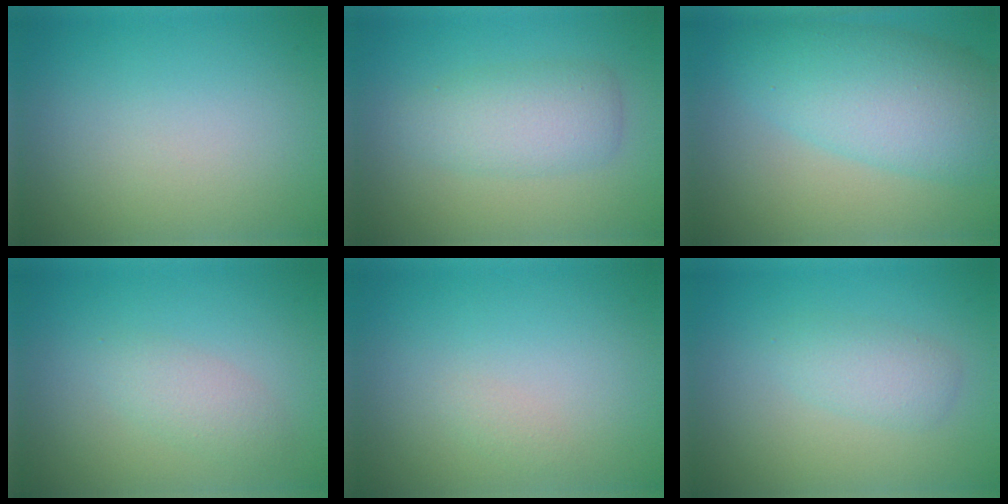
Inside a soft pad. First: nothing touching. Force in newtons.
{"total": 3.7, "press": 3.7, "slide": 0.1}
{"total": 7.6, "press": 7.6, "slide": 0.1}
{"total": 2.0, "press": 1.9, "slide": 0.1}
{"total": 0.6, "press": 0.6, "slide": 0.0}
{"total": 2.1, "press": 2.1, "slide": 0.1}